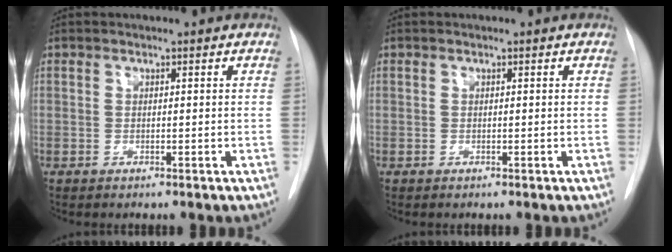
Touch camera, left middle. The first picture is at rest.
{"total": 0.0}